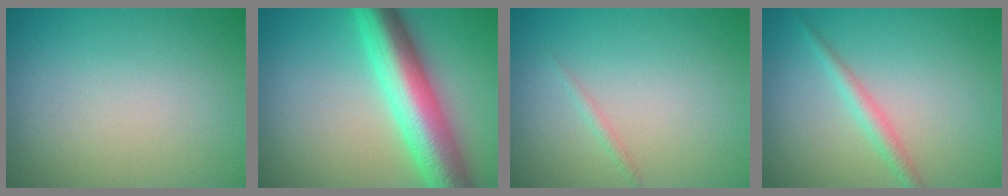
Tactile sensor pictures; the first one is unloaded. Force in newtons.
{"total": 9.6, "press": 9.6, "slide": 0.1}
{"total": 0.7, "press": 0.7, "slide": 0.0}
{"total": 1.8, "press": 1.8, "slide": 0.1}